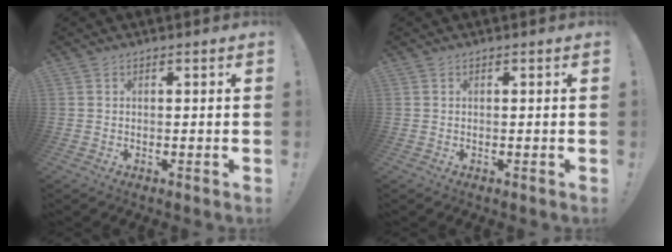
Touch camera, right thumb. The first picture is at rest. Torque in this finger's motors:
{"motor_torque": [0.00, 0.00, -0.01, 0.01, 0.01]}